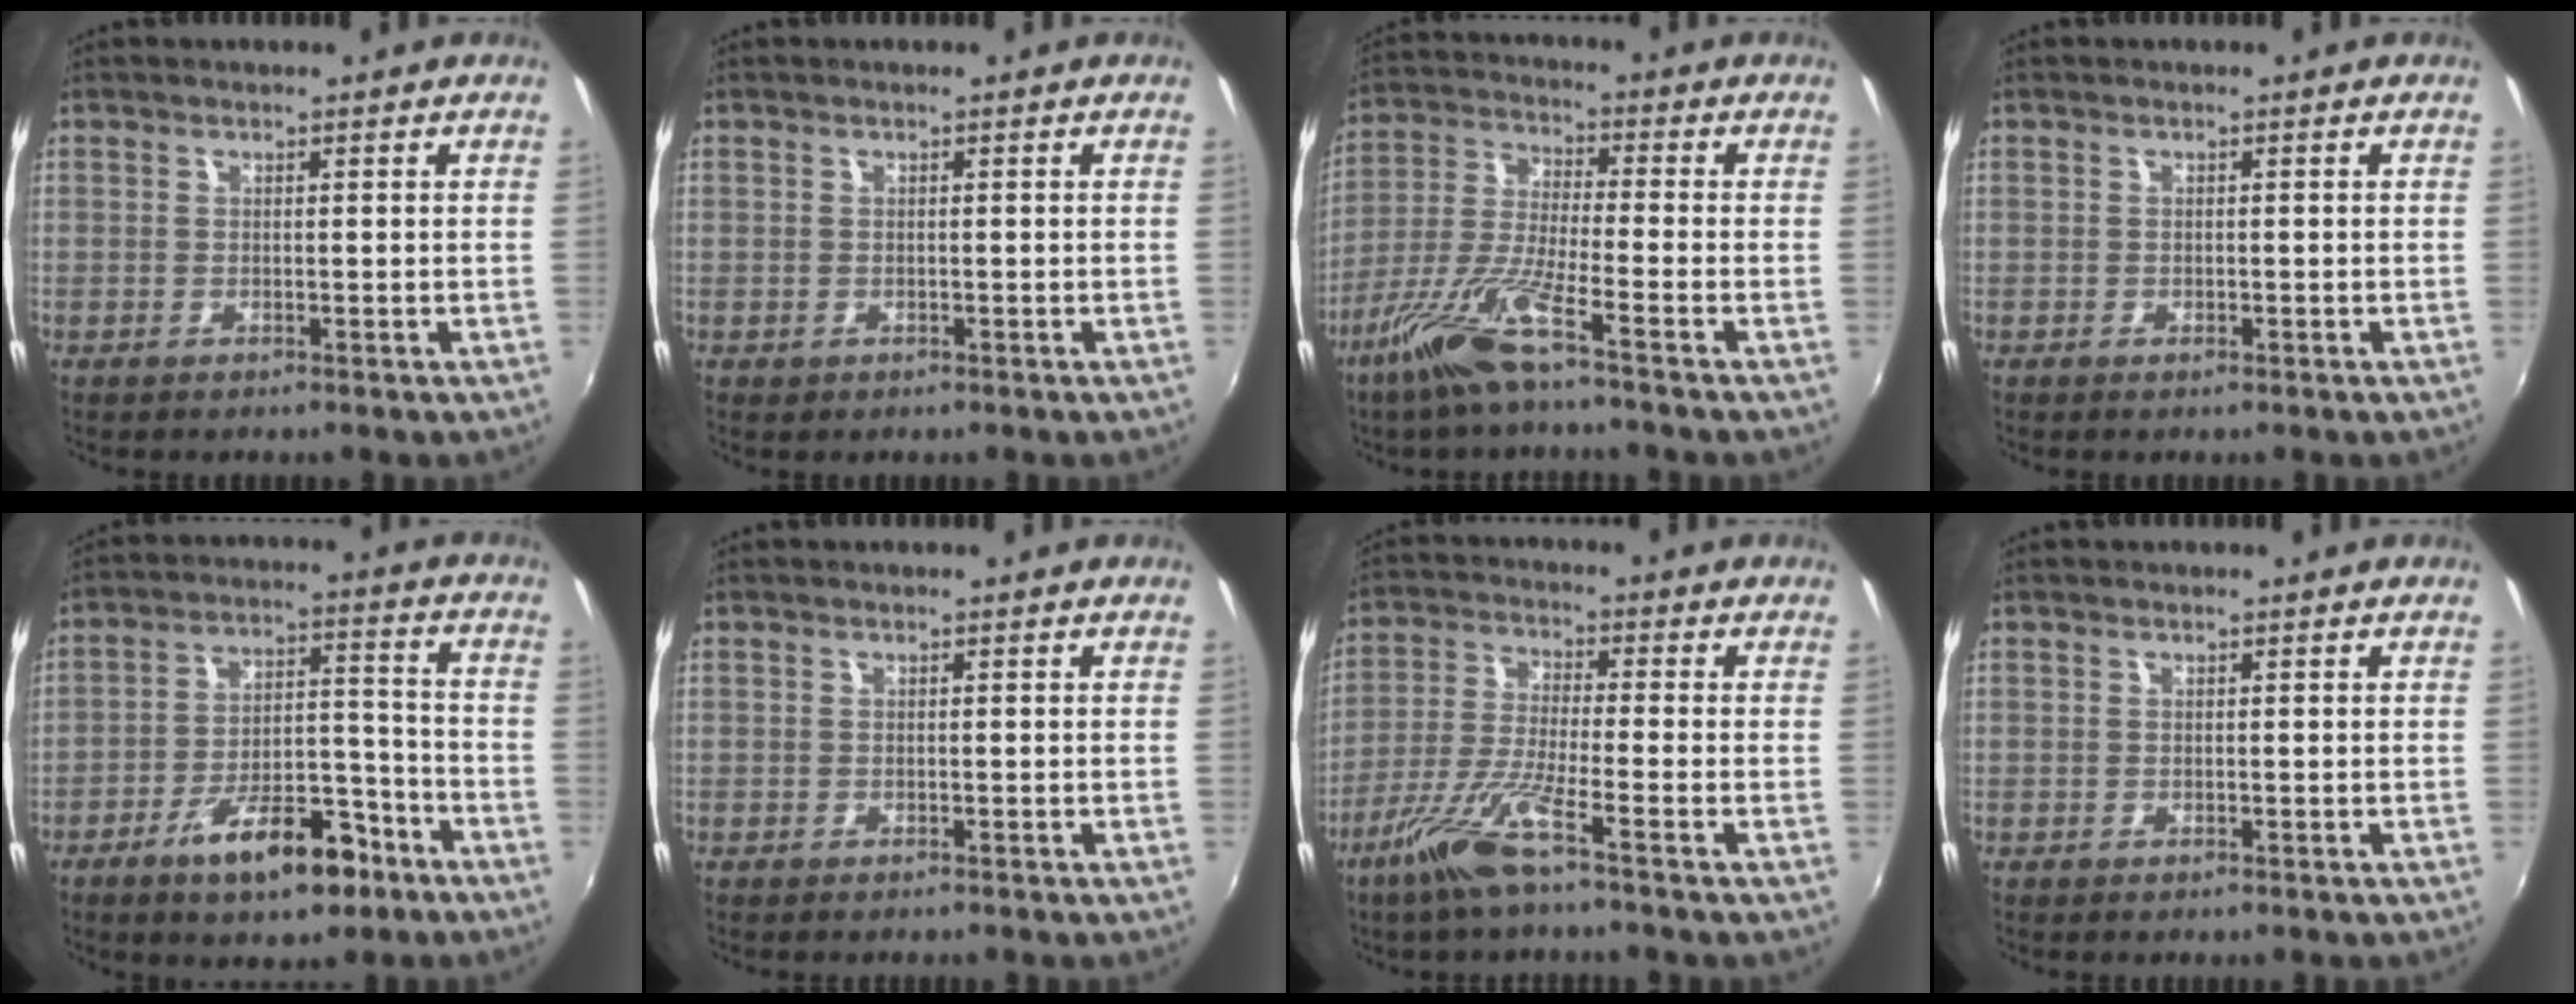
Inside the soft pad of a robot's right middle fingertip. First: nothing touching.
{"total": 0.5, "force": [-0.2, 0.5, 0.1], "torque": [0.000, -0.003, -0.003]}
{"total": 10.1, "force": [-6.5, 0.1, 7.7], "torque": [-0.167, -0.010, -0.127]}
{"total": 0.5, "force": [-0.3, 0.3, 0.2], "torque": [-0.003, -0.003, -0.008]}
{"total": 12.9, "force": [-8.1, 5.2, 8.6], "torque": [-0.151, 0.018, -0.122]}
{"total": 0.7, "force": [-0.6, 0.2, 0.2], "torque": [-0.005, -0.003, -0.012]}
{"total": 8.8, "force": [-5.6, -0.1, 6.8], "torque": [-0.148, -0.010, -0.109]}
{"total": 0.0}